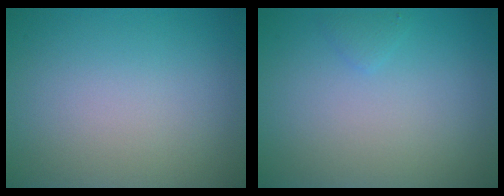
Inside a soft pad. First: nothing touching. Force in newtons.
{"total": 0.7, "press": 0.7, "slide": 0.0}